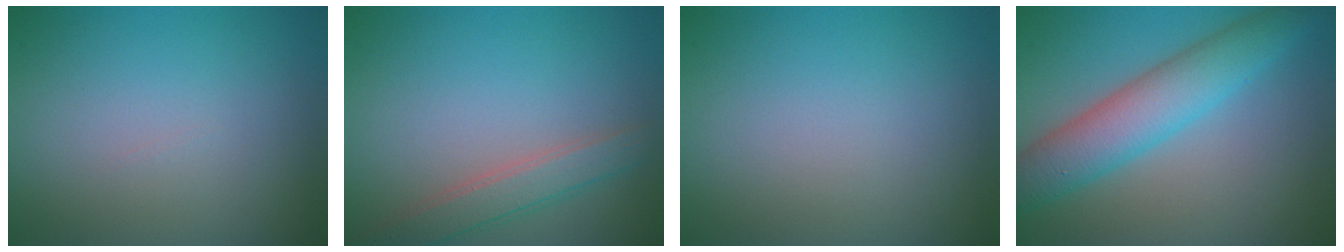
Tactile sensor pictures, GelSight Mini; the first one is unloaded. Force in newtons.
{"total": 2.9, "press": 2.9, "slide": 0.2}
{"total": 0.0}
{"total": 6.4, "press": 6.4, "slide": 0.2}